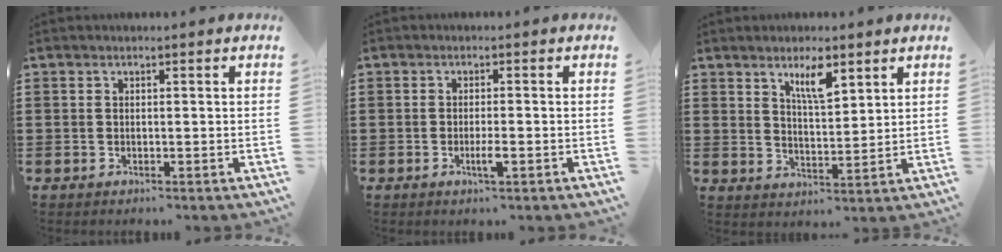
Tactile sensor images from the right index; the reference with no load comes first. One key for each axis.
{"total": 2.4, "fx": -1.0, "fy": 0.3, "fz": 2.1, "tx": -0.045, "ty": -0.003, "tz": -0.019}
{"total": 5.5, "fx": 3.6, "fy": 1.5, "fz": 3.9, "tx": -0.070, "ty": -0.003, "tz": 0.059}